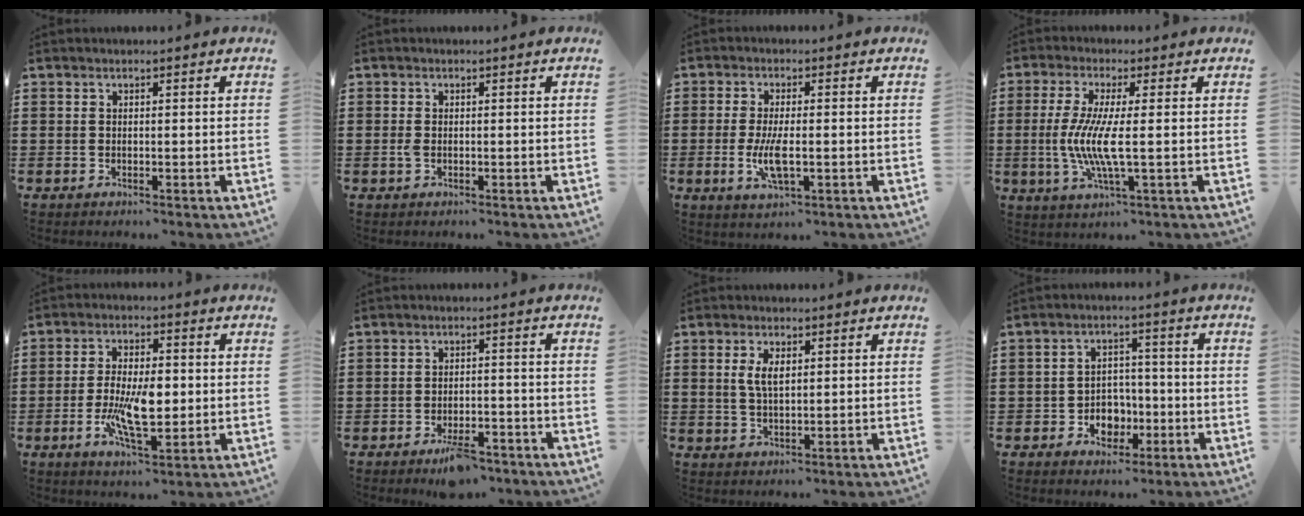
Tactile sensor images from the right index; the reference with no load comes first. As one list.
[{"total": 1.1, "force": [-0.2, 0.5, 1.0], "torque": [-0.026, -0.002, -0.007]}, {"total": 5.7, "force": [-1.2, 1.8, 5.3], "torque": [-0.118, -0.009, -0.027]}, {"total": 7.3, "force": [-0.7, 0.5, 7.3], "torque": [-0.158, -0.018, -0.022]}, {"total": 9.3, "force": [-1.4, 3.6, 8.5], "torque": [-0.176, -0.005, -0.027]}, {"total": 4.0, "force": [-3.2, 1.3, 2.0], "torque": [-0.031, 0.010, -0.059]}, {"total": 3.6, "force": [1.0, 1.5, 3.2], "torque": [-0.066, 0.006, 0.016]}, {"total": 4.7, "force": [-1.8, 3.8, 2.1], "torque": [-0.037, 0.006, -0.034]}]